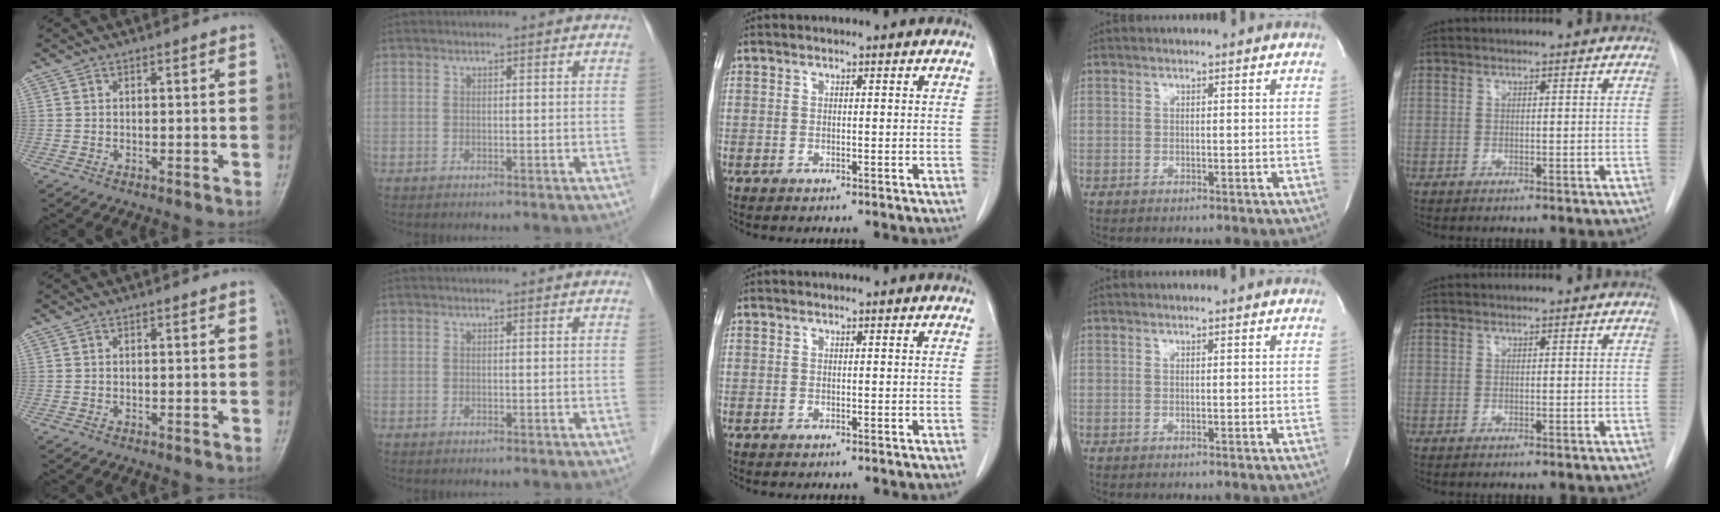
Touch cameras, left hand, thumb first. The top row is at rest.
{}